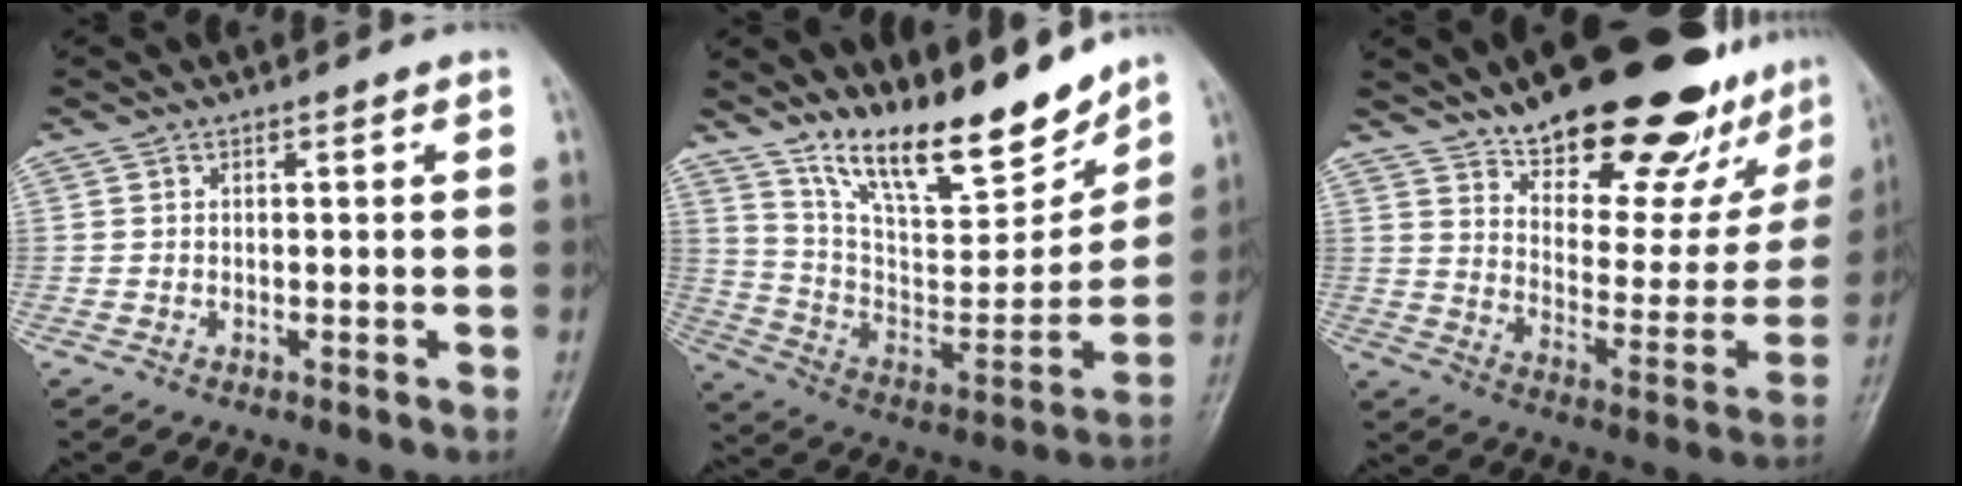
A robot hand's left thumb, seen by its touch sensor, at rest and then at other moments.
{"total": 21.3, "force": [16.4, 6.2, 12.1], "torque": [-0.150, -0.094, 0.286]}
{"total": 29.1, "force": [20.2, 10.8, 18.0], "torque": [-0.217, -0.084, 0.289]}